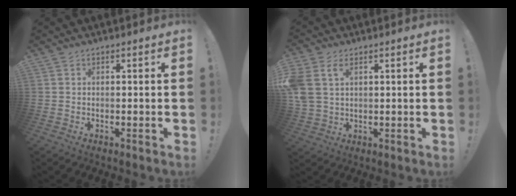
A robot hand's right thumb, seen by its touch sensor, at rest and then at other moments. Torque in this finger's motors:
{"motor_torque": [0.34, 0.37, 0.92, 0.43, 0.18]}